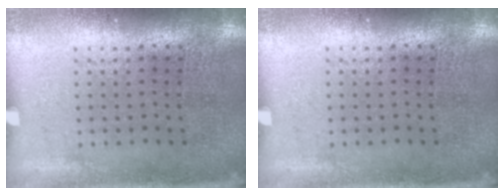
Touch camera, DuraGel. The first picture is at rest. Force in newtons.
{"total": 0.0}